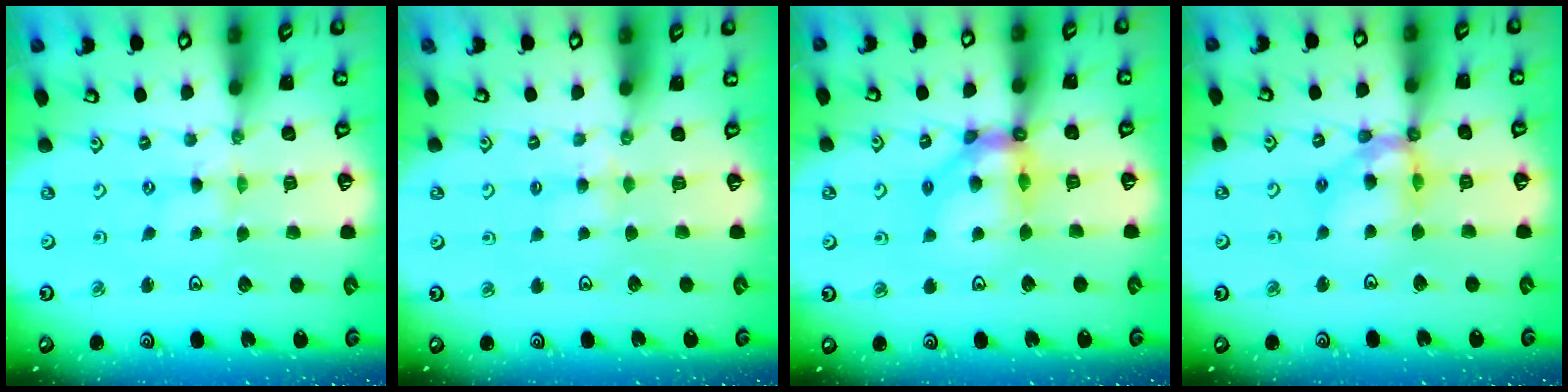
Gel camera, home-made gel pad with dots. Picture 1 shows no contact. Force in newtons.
{"total": 3.3, "press": 3.2, "slide": 0.6}
{"total": 10.4, "press": 10.4, "slide": 1.2}
{"total": 12.1, "press": 12.0, "slide": 1.4}